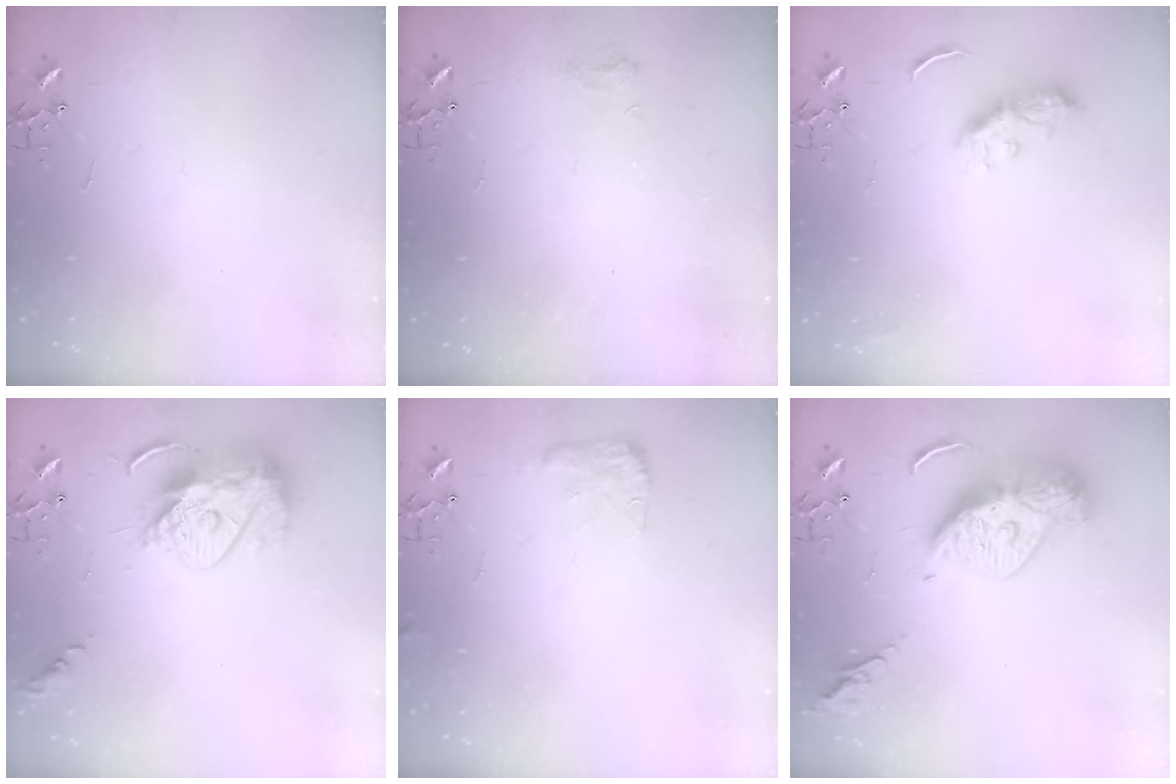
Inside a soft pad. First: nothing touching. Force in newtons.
{"total": 7.5, "press": 7.4, "slide": 0.8}
{"total": 8.4, "press": 8.4, "slide": 0.2}
{"total": 14.0, "press": 13.9, "slide": 1.4}
{"total": 8.3, "press": 8.3, "slide": 0.2}
{"total": 16.9, "press": 16.8, "slide": 1.6}